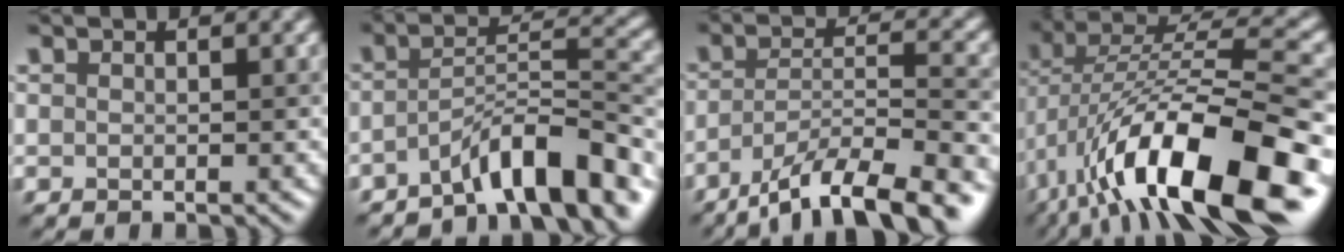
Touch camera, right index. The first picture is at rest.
{"total": 7.6, "force": [-5.3, 1.7, 5.2], "torque": [-0.072, 0.013, -0.091]}
{"total": 10.6, "force": [-7.5, 2.7, 7.1], "torque": [-0.117, 0.002, -0.131]}
{"total": 16.2, "force": [-6.5, 5.7, 13.7], "torque": [-0.240, 0.019, -0.114]}